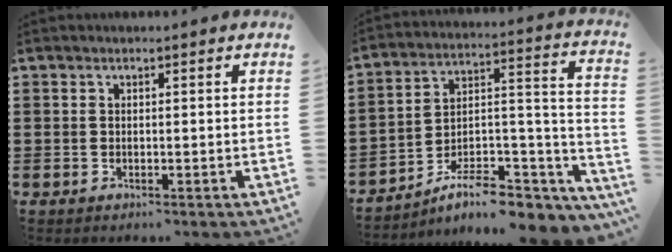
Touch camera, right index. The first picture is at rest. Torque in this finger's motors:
{"motor_torque": [0.42, 0.41, 0.36, 0.10]}